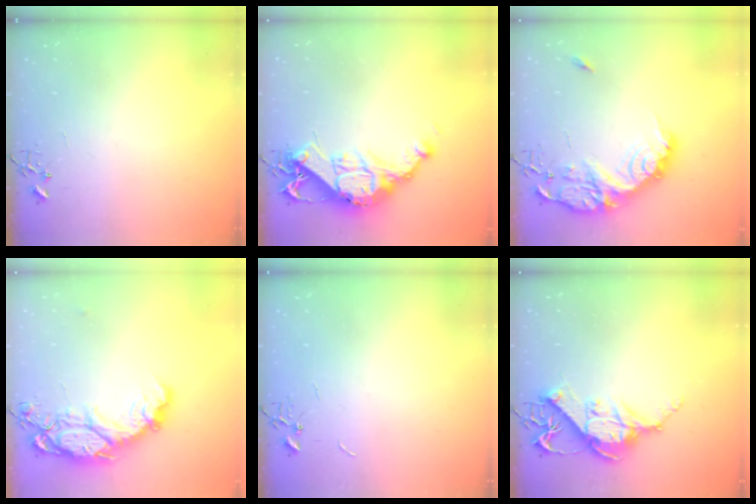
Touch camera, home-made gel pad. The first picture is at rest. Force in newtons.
{"total": 15.2, "press": 15.1, "slide": 1.2}
{"total": 20.4, "press": 20.4, "slide": 0.8}
{"total": 15.7, "press": 15.6, "slide": 0.9}
{"total": 0.7, "press": 0.7, "slide": 0.1}
{"total": 11.7, "press": 11.6, "slide": 1.5}